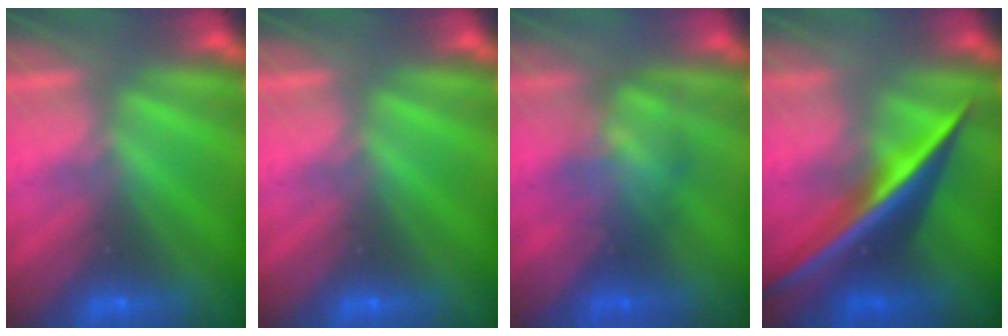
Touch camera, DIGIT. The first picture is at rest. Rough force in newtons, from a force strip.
{"total": 0.0}
{"total": 3.8}
{"total": 2.6}